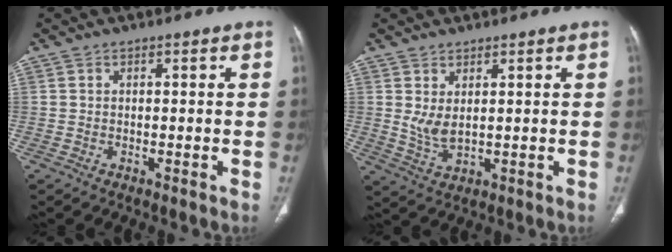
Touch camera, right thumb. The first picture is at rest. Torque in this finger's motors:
{"motor_torque": [0.02, 1.27, -0.24, 0.16, 0.00]}